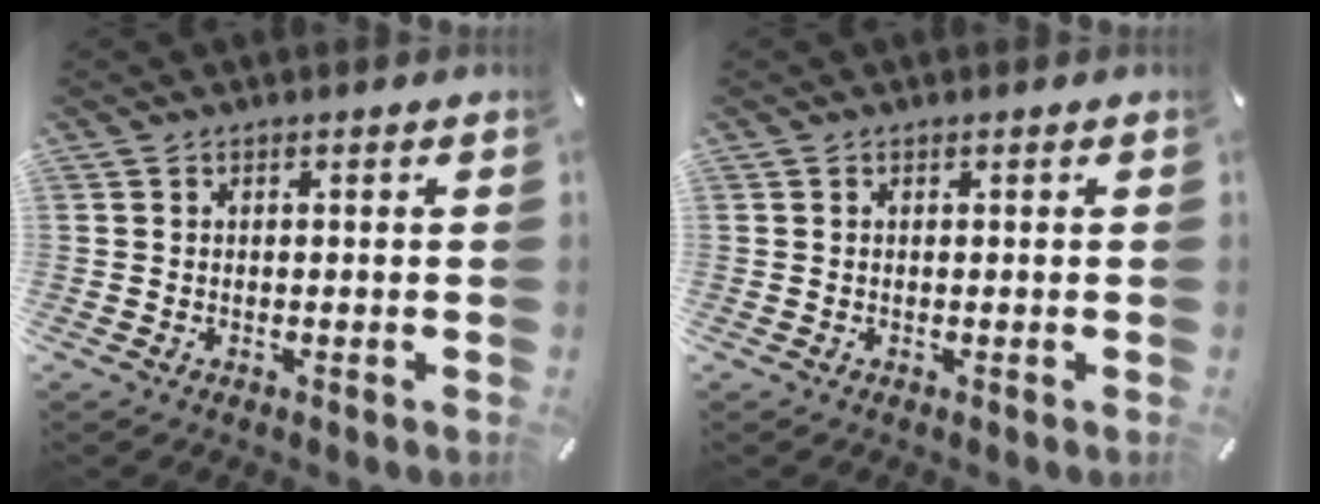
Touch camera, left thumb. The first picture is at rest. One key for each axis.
{"total": 0.0}